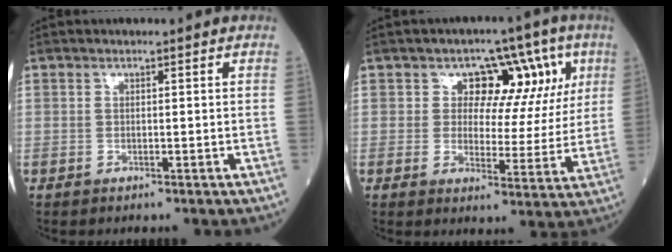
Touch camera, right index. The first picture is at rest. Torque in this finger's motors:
{"motor_torque": [0.51, 0.57, 0.11, 0.03]}